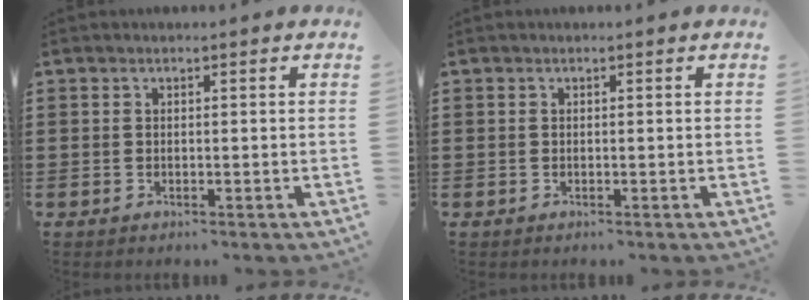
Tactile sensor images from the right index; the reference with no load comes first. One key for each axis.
{"total": 0.0}